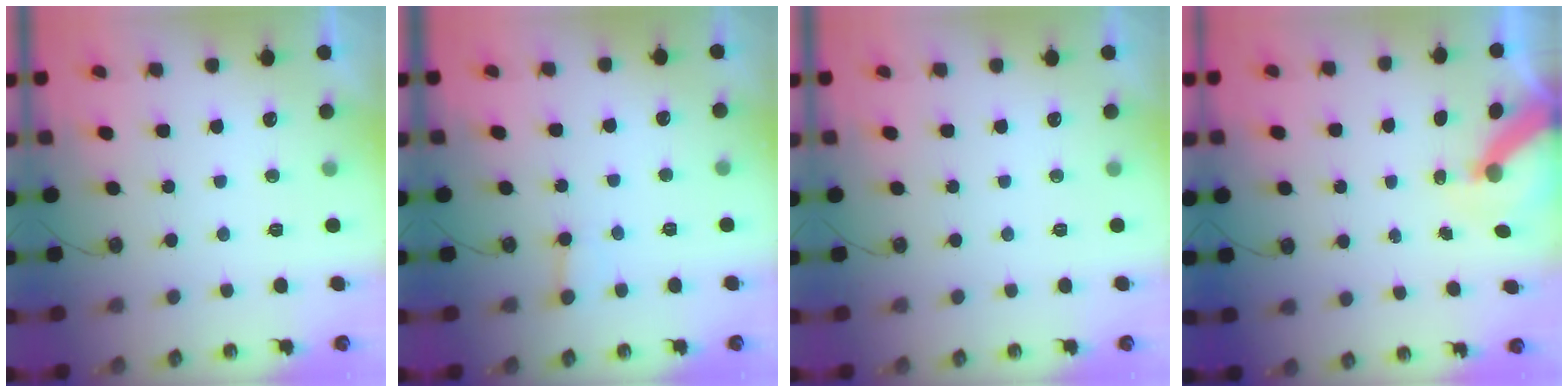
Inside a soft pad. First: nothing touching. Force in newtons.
{"total": 2.5, "press": 2.5, "slide": 0.1}
{"total": 0.0}
{"total": 7.4, "press": 7.4, "slide": 0.9}